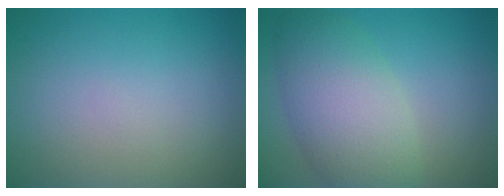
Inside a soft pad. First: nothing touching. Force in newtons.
{"total": 7.0, "press": 7.0, "slide": 0.3}